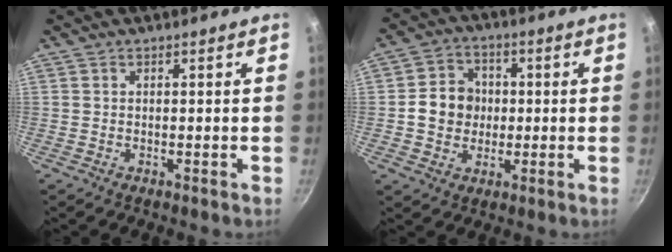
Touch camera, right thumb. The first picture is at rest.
{"total": 8.5, "force": [0.0, 7.6, 3.9], "torque": [-0.035, 0.012, -0.010]}